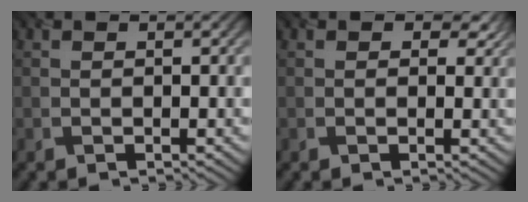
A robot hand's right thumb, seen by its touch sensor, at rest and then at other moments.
{"total": 2.6, "force": [1.1, 1.9, 1.4], "torque": [-0.020, -0.009, 0.013]}